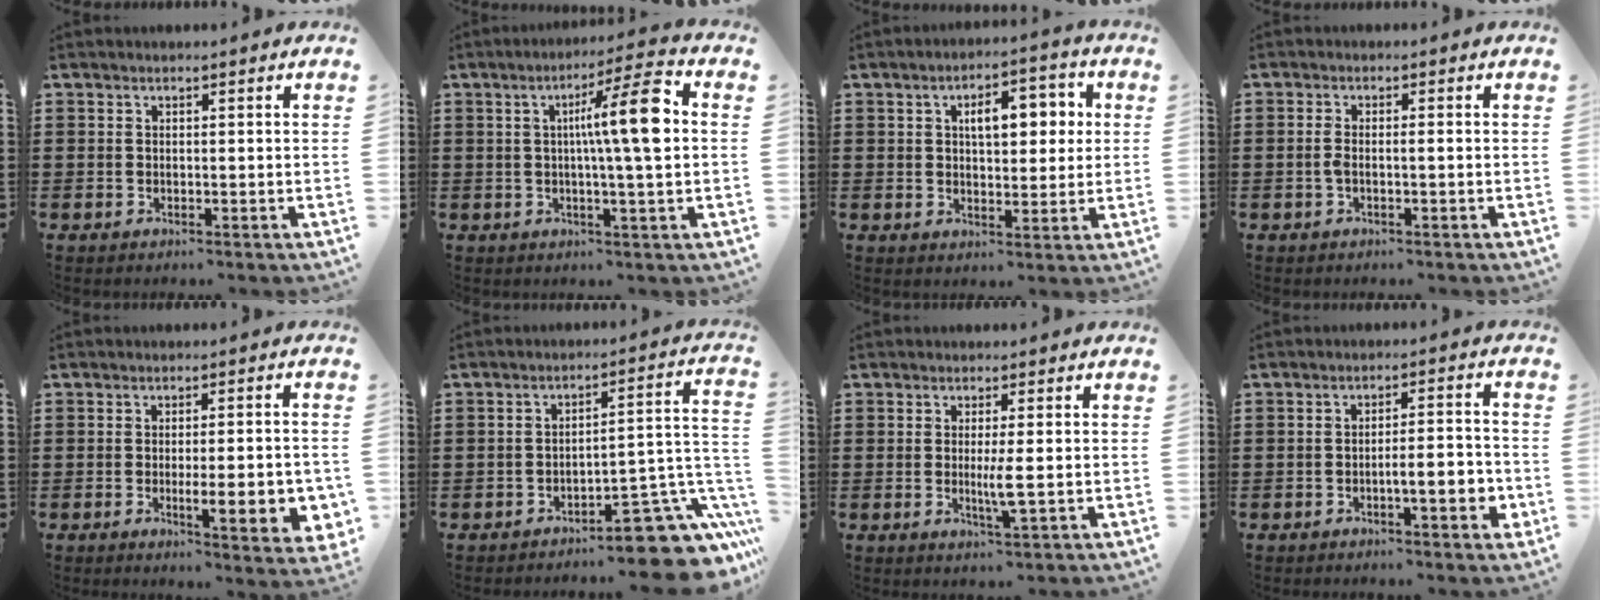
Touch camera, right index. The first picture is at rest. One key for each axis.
{"total": 10.4, "fx": 1.3, "fy": 0.8, "fz": 10.3, "tx": -0.166, "ty": -0.004, "tz": 0.007}
{"total": 6.7, "fx": 1.7, "fy": 3.3, "fz": 5.6, "tx": -0.086, "ty": 0.000, "tz": 0.017}
{"total": 1.8, "fx": -0.6, "fy": 0.3, "fz": 1.7, "tx": -0.047, "ty": -0.006, "tz": -0.016}
{"total": 7.3, "fx": -1.5, "fy": 1.6, "fz": 7.0, "tx": -0.095, "ty": -0.010, "tz": -0.022}
{"total": 10.8, "fx": -7.8, "fy": 3.3, "fz": 6.8, "tx": -0.066, "ty": 0.019, "tz": -0.142}
{"total": 3.5, "fx": -0.3, "fy": 0.0, "fz": 3.5, "tx": -0.070, "ty": -0.013, "tz": -0.008}
{"total": 5.4, "fx": -2.0, "fy": 1.1, "fz": 4.9, "tx": -0.074, "ty": -0.003, "tz": -0.036}